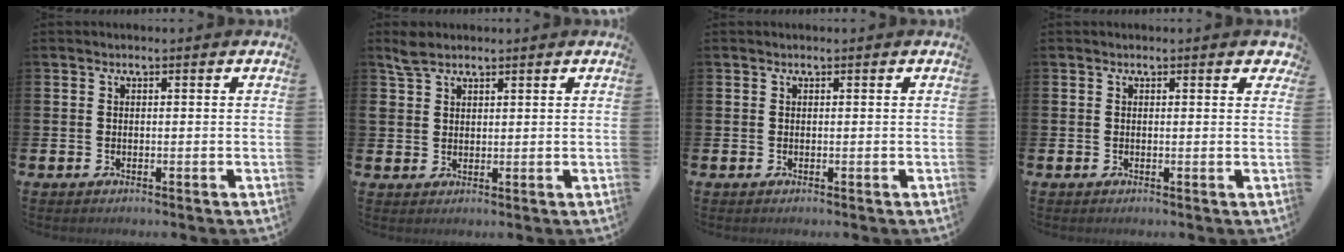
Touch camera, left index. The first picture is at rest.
{"total": 3.4, "force": [2.9, 1.6, 0.6], "torque": [-0.013, -0.002, 0.055]}
{"total": 0.0}
{"total": 0.9, "force": [0.6, 0.3, 0.6], "torque": [-0.005, 0.002, 0.008]}